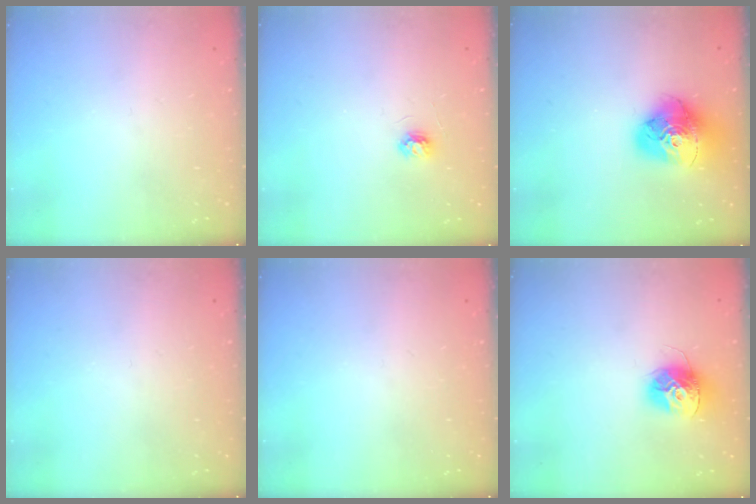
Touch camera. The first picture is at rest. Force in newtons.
{"total": 3.3, "press": 3.3, "slide": 0.4}
{"total": 17.2, "press": 17.1, "slide": 1.9}
{"total": 0.0}
{"total": 0.0}
{"total": 13.2, "press": 13.2, "slide": 1.2}